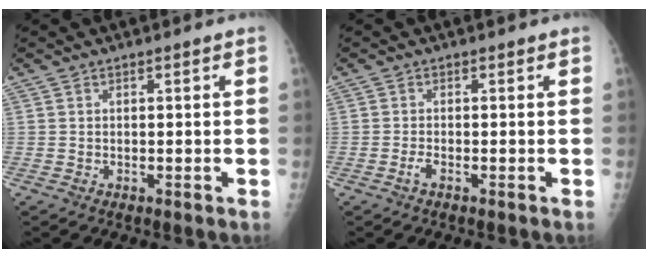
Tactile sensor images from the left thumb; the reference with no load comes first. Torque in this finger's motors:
{"motor_torque": [-0.44, 0.37, 0.14, -0.11, 0.00]}